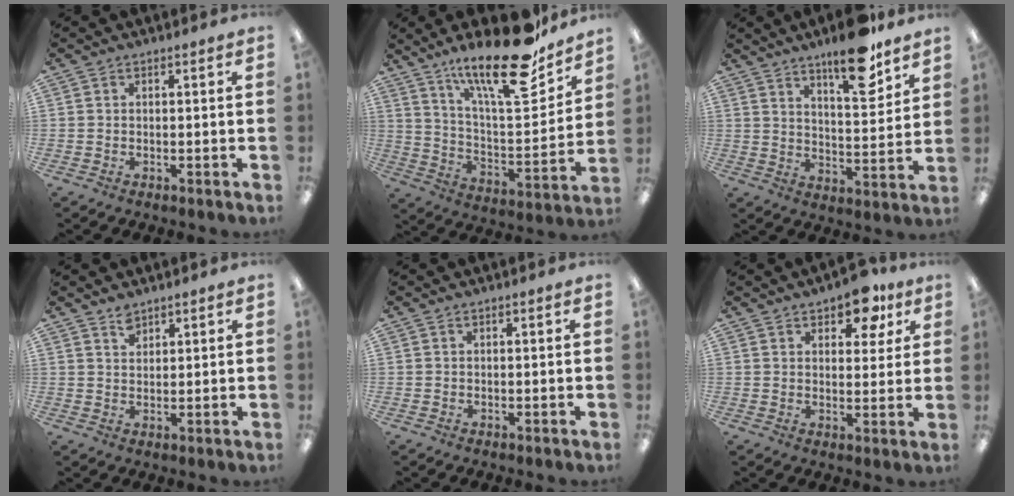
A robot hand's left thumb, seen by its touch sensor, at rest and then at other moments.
{"total": 23.0, "force": [16.5, 6.2, 14.8], "torque": [-0.231, -0.109, 0.269]}
{"total": 14.1, "force": [10.5, 4.1, 8.5], "torque": [-0.111, -0.067, 0.172]}
{"total": 3.0, "force": [2.6, 1.4, 0.7], "torque": [-0.001, -0.014, 0.047]}
{"total": 0.0}
{"total": 8.7, "force": [5.9, 4.2, 4.9], "torque": [-0.046, -0.027, 0.097]}